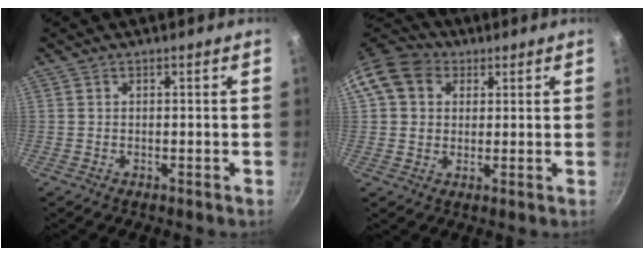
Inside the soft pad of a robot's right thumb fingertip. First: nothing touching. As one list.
[{"total": 11.1, "force": [3.4, 9.0, 5.5], "torque": [-0.087, 0.016, 0.046]}]